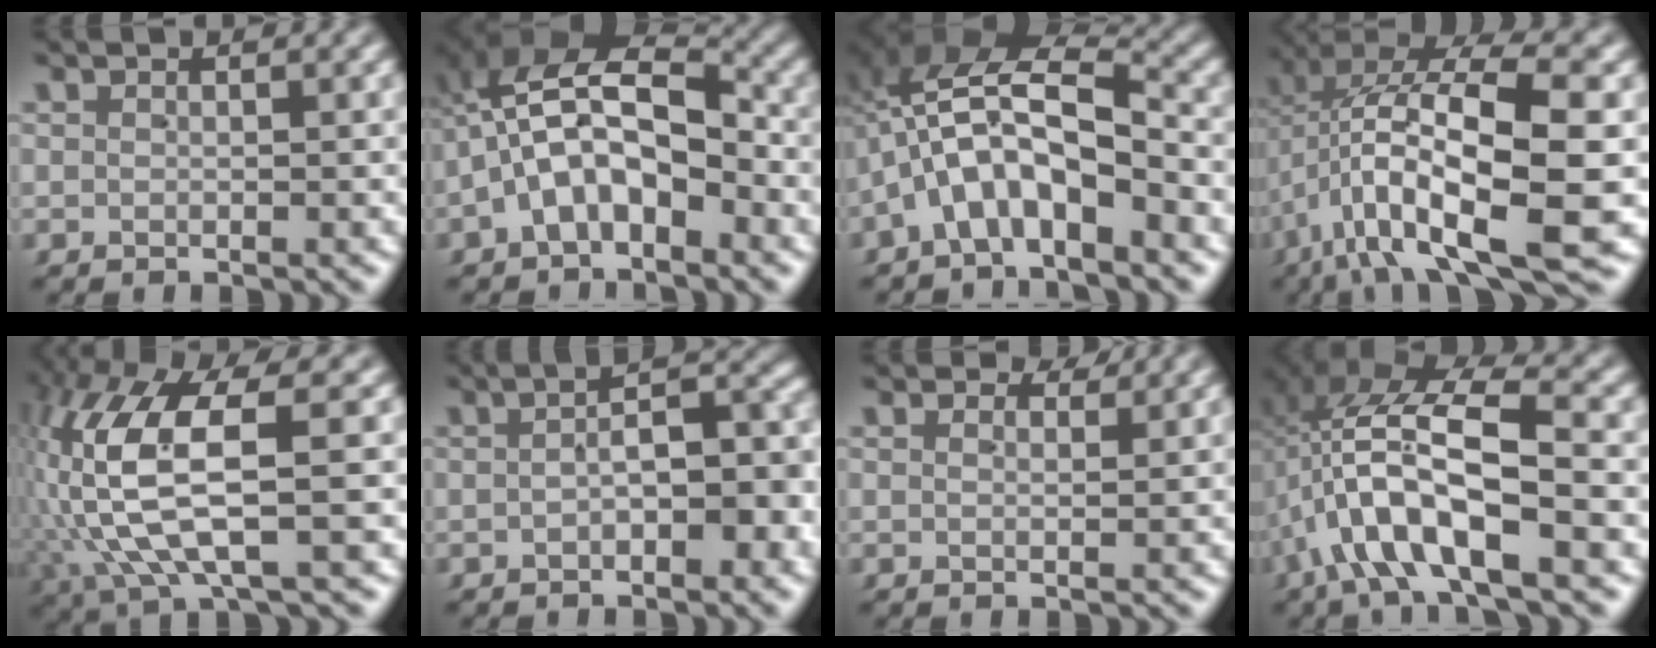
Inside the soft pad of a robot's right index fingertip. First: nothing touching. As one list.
[{"total": 8.4, "force": [0.5, 5.9, 6.0], "torque": [-0.133, -0.007, -0.002]}, {"total": 9.2, "force": [1.5, 6.2, 6.6], "torque": [-0.137, 0.007, 0.008]}, {"total": 10.7, "force": [-1.9, 4.7, 9.5], "torque": [-0.176, -0.024, -0.023]}, {"total": 10.6, "force": [0.8, 4.9, 9.4], "torque": [-0.213, -0.007, 0.025]}, {"total": 5.4, "force": [-1.5, 2.1, 4.7], "torque": [-0.052, 0.003, -0.020]}, {"total": 1.3, "force": [1.3, 0.1, 0.3], "torque": [0.005, 0.001, 0.019]}, {"total": 10.4, "force": [0.8, 5.5, 8.8], "torque": [-0.172, 0.010, 0.001]}]